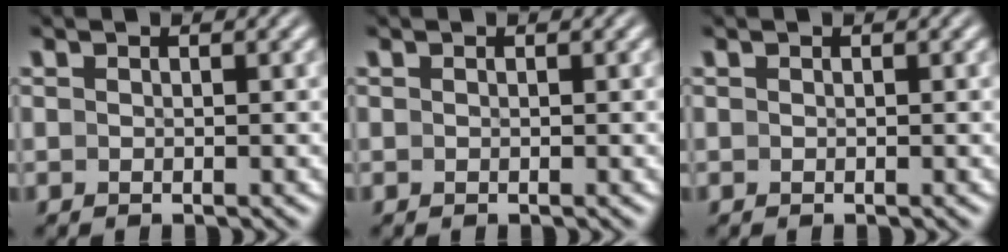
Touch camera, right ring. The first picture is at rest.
{"total": 0.0}
{"total": 0.0}